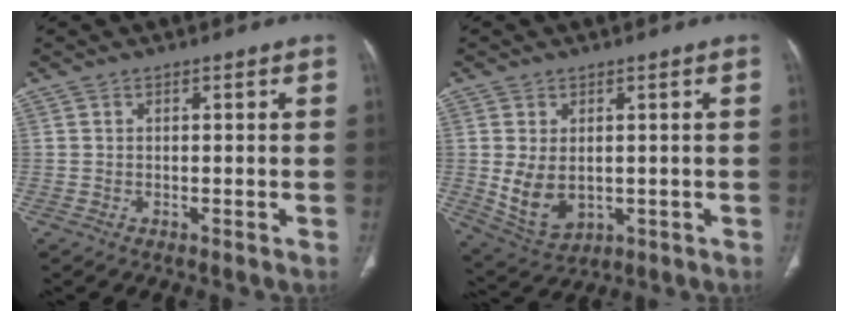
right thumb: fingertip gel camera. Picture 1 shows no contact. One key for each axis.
{"total": 7.8, "fx": -0.1, "fy": 5.4, "fz": 5.6, "tx": -0.098, "ty": -0.011, "tz": 0.021}